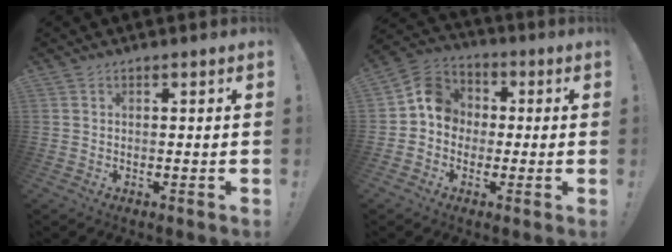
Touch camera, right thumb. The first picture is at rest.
{"total": 10.0, "force": [-0.3, 8.9, 4.5], "torque": [-0.062, 0.023, 0.000]}